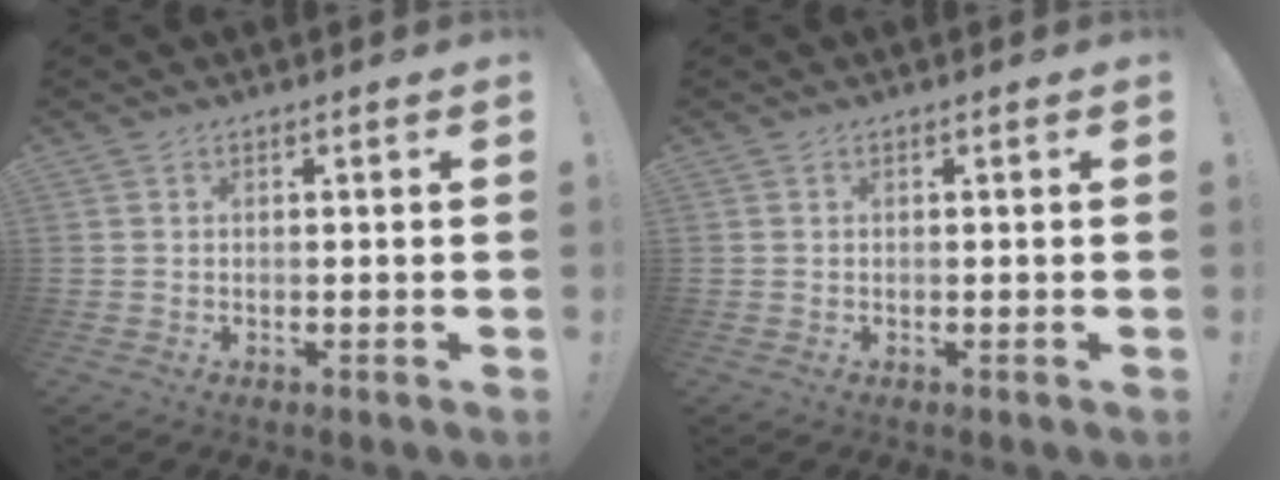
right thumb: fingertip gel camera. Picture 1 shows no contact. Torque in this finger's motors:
{"motor_torque": [-0.01, 0.01, 0.04, -0.04, 0.00]}